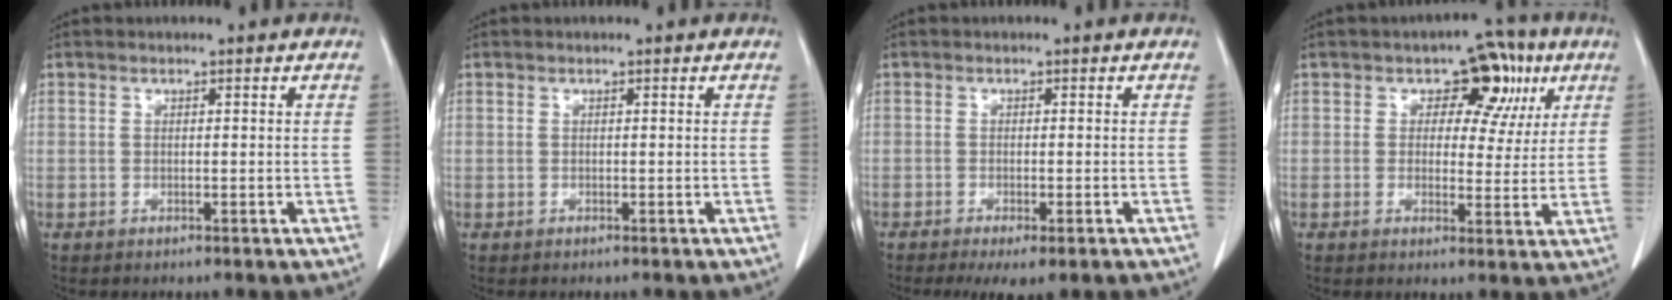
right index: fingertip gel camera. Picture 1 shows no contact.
{"total": 0.0}
{"total": 5.6, "force": [-3.9, 1.4, 3.8], "torque": [-0.050, -0.014, -0.056]}
{"total": 7.9, "force": [3.2, 5.3, 4.9], "torque": [-0.036, 0.019, 0.037]}